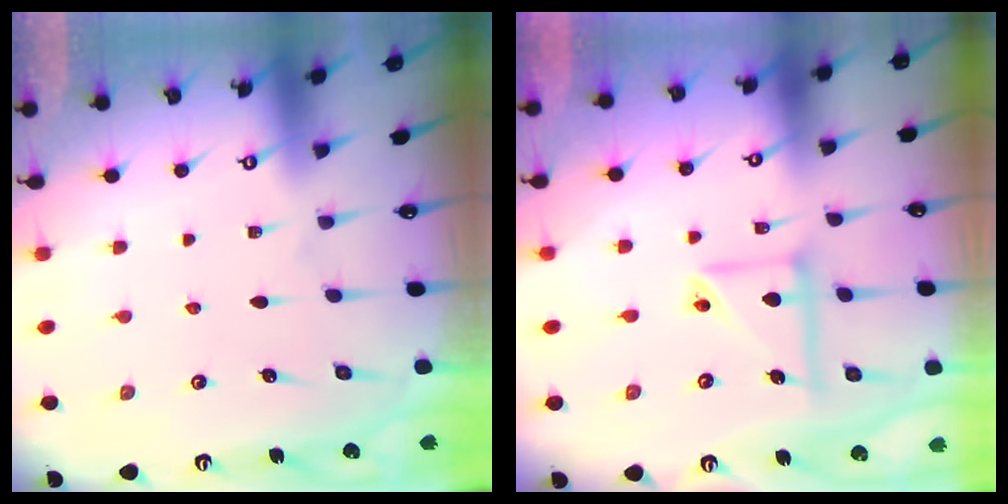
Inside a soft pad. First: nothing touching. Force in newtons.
{"total": 9.5, "press": 9.5, "slide": 0.7}